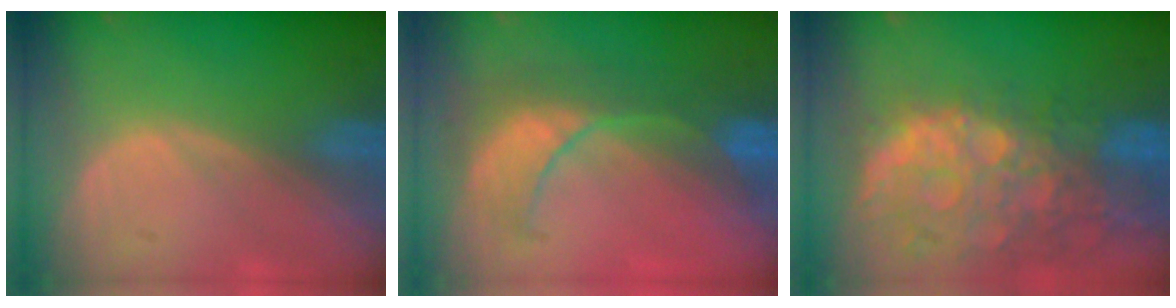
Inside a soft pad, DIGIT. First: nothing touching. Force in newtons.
{"total": 8.1, "press": 7.9, "slide": 1.6}
{"total": 13.8, "press": 11.2, "slide": 8.1}